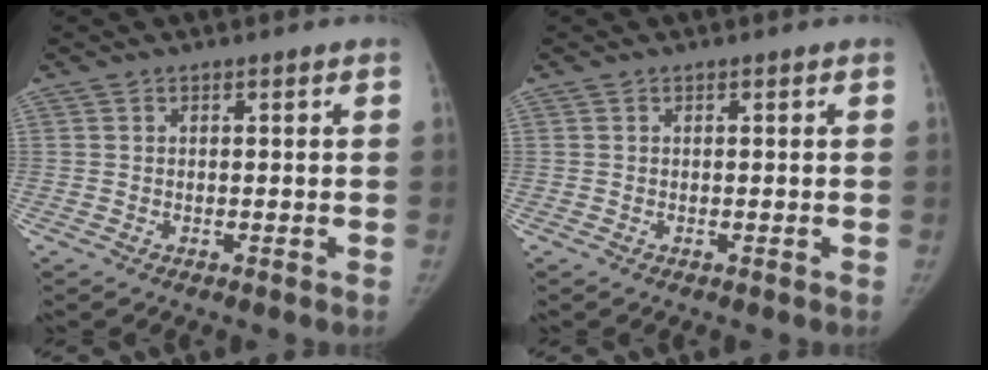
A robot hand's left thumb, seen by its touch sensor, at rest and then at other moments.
{"total": 0.0}